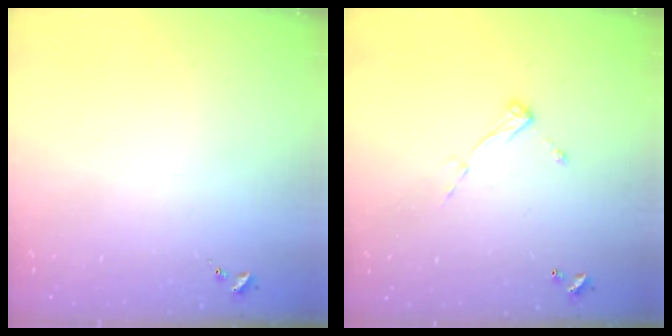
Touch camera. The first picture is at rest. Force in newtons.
{"total": 6.7, "press": 6.7, "slide": 0.3}